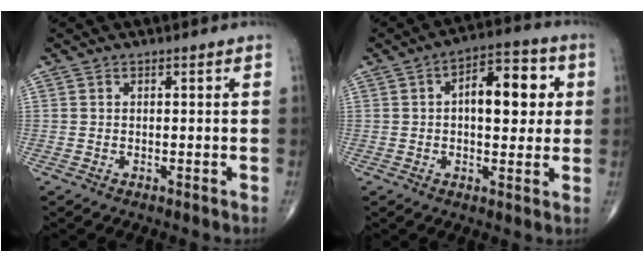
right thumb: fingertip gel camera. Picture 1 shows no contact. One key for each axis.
{"total": 11.7, "fx": 1.9, "fy": 6.0, "fz": 9.8, "tx": -0.111, "ty": 0.015, "tz": 0.022}